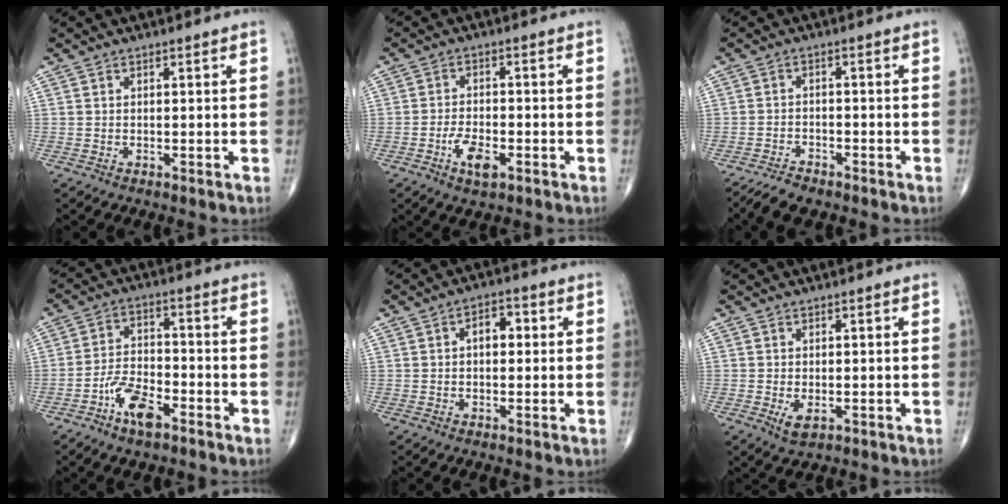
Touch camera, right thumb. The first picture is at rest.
{"total": 5.3, "force": [-2.4, 2.3, 4.1], "torque": [-0.073, 0.008, -0.042]}
{"total": 4.5, "force": [-3.8, 1.3, 1.9], "torque": [-0.042, 0.007, -0.070]}
{"total": 8.2, "force": [-4.8, 3.5, 5.7], "torque": [-0.104, 0.028, -0.090]}
{"total": 4.5, "force": [0.6, 2.8, 3.5], "torque": [-0.042, 0.014, 0.003]}
{"total": 2.6, "force": [-0.6, 1.4, 2.1], "torque": [-0.038, -0.006, -0.005]}